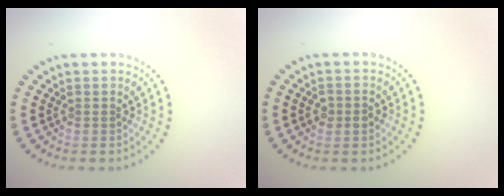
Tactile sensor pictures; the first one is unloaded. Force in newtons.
{"total": 1.5, "press": 1.5, "slide": 0.1}